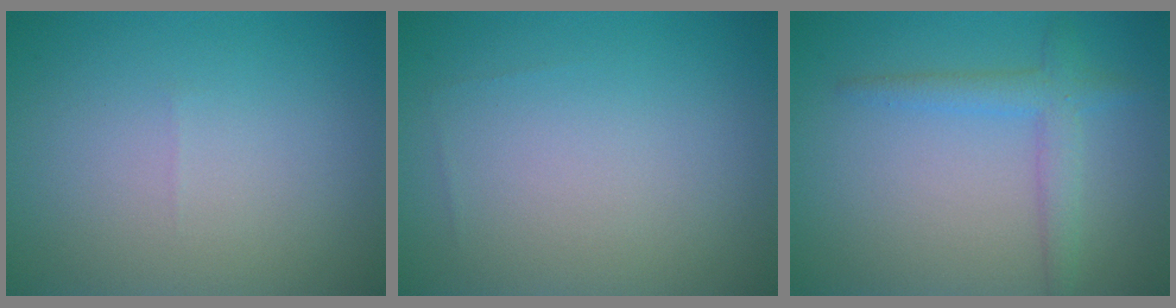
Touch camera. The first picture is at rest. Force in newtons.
{"total": 0.0}
{"total": 2.7, "press": 2.7, "slide": 0.0}